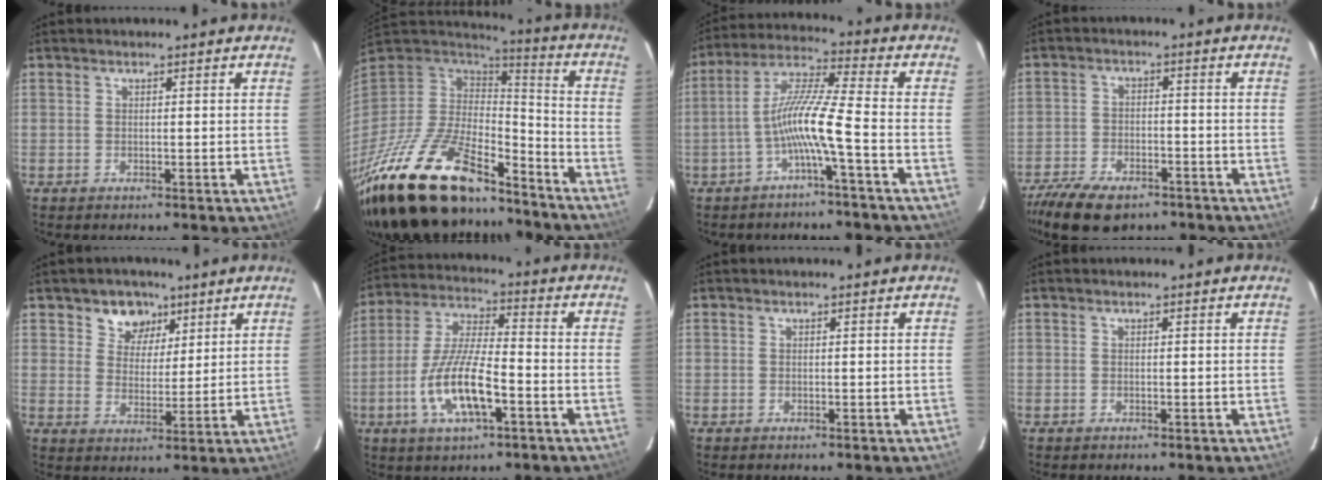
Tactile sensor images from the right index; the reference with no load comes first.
{"total": 30.9, "force": [-21.7, 11.3, 18.9], "torque": [-0.373, -0.037, -0.358]}
{"total": 8.8, "force": [-3.6, -0.8, 8.0], "torque": [-0.173, 0.014, -0.070]}
{"total": 13.8, "force": [-10.1, 6.4, 6.9], "torque": [-0.169, -0.020, -0.171]}
{"total": 6.6, "force": [3.9, 5.1, 1.6], "torque": [-0.023, 0.007, 0.068]}
{"total": 13.3, "force": [-4.9, 3.9, 11.7], "torque": [-0.245, -0.005, -0.091]}
{"total": 0.0}
{"total": 0.0}